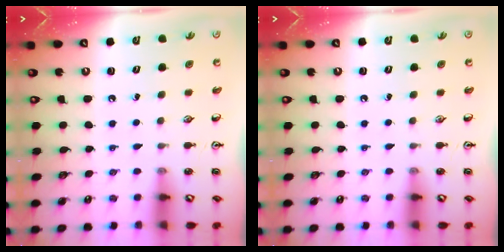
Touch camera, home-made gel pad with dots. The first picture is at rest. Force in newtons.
{"total": 0.0}